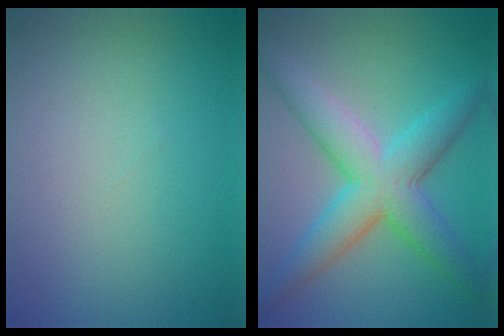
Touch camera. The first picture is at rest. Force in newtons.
{"total": 7.1, "press": 7.1, "slide": 0.2}